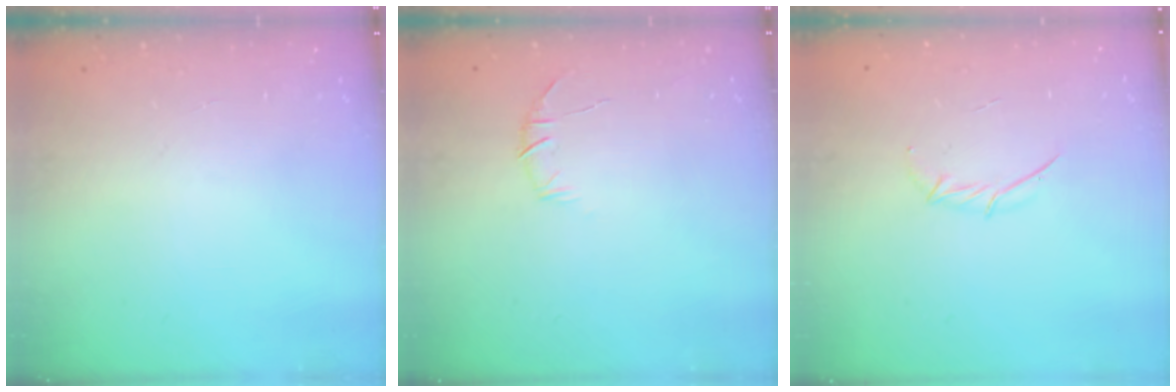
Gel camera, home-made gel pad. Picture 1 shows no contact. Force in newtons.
{"total": 6.0, "press": 5.8, "slide": 1.5}
{"total": 4.0, "press": 4.0, "slide": 0.7}